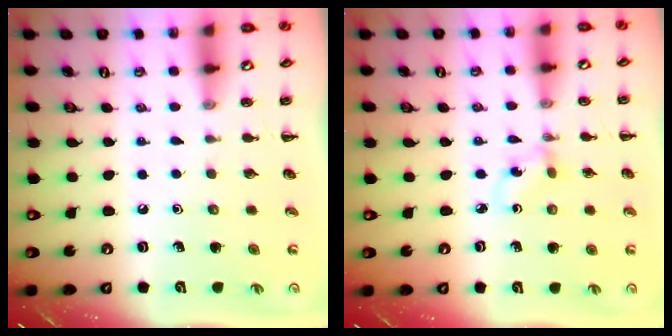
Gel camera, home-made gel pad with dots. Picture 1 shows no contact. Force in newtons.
{"total": 1.3, "press": 1.0, "slide": 0.7}